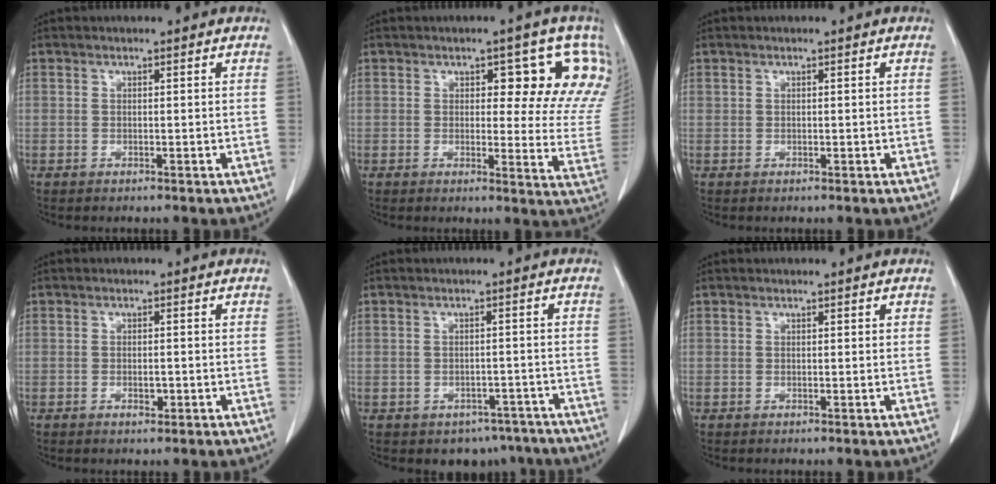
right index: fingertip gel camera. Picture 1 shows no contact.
{"total": 11.2, "force": [5.8, 4.8, 8.4], "torque": [-0.086, -0.008, 0.049]}
{"total": 0.0}
{"total": 1.5, "force": [-0.5, 0.7, 1.2], "torque": [-0.020, 0.002, -0.005]}
{"total": 6.1, "force": [-4.6, 3.9, 0.9], "torque": [0.012, 0.014, -0.056]}
{"total": 0.0}